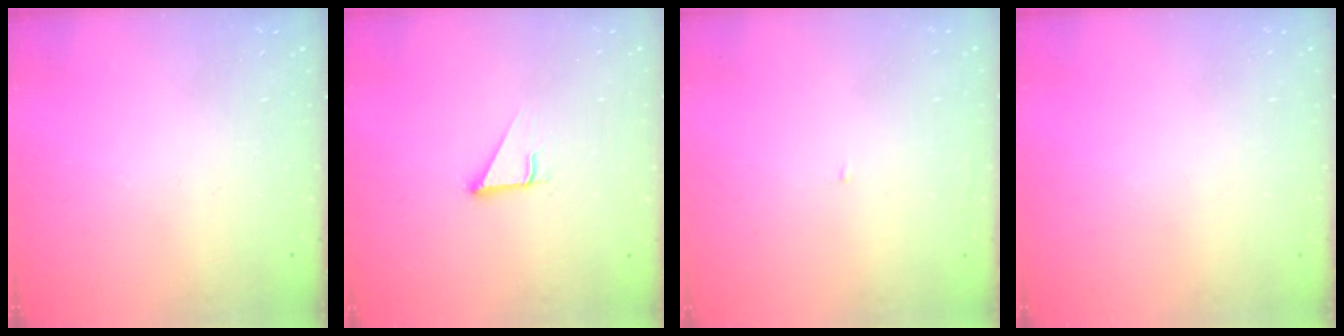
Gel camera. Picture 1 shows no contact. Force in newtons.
{"total": 3.0, "press": 3.0, "slide": 0.1}
{"total": 2.1, "press": 2.1, "slide": 0.2}
{"total": 0.0}